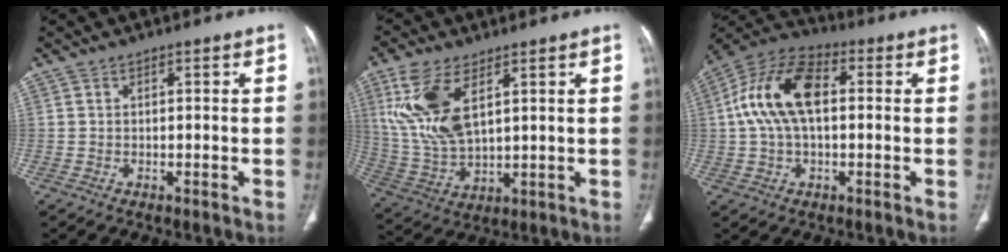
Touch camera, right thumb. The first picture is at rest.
{"total": 13.7, "force": [5.4, 6.4, 10.8], "torque": [-0.233, -0.017, 0.118]}
{"total": 14.8, "force": [1.7, 8.4, 12.1], "torque": [-0.234, 0.036, 0.022]}